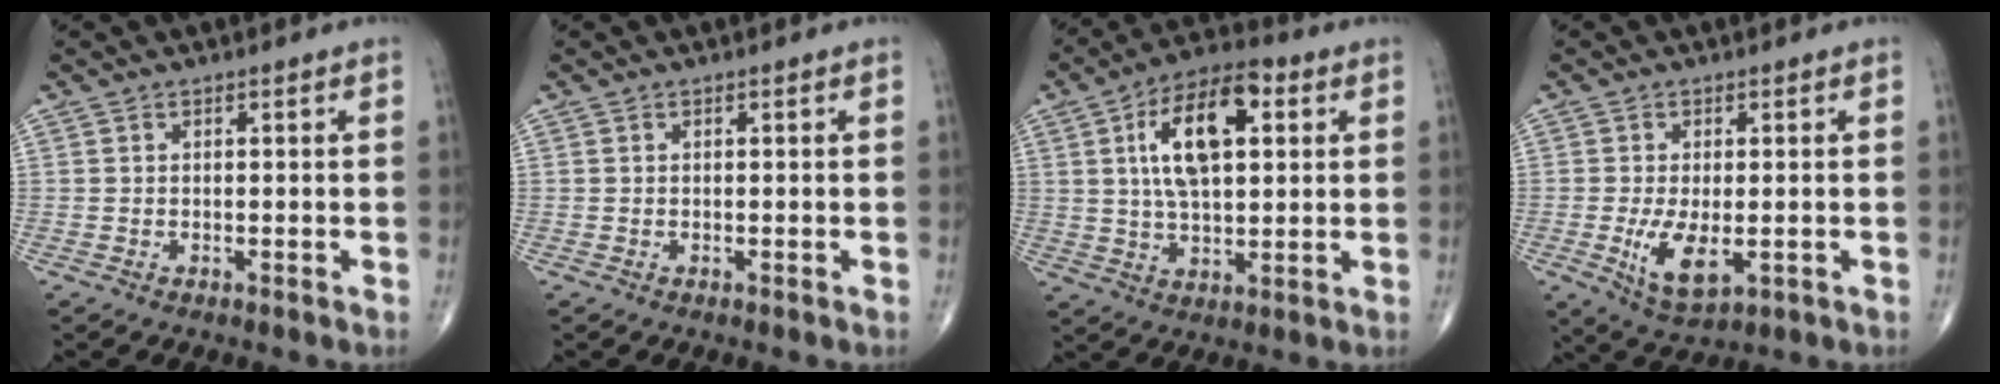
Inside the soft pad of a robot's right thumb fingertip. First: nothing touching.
{"total": 0.0}
{"total": 15.6, "force": [4.3, 7.3, 13.1], "torque": [-0.213, 0.006, 0.069]}
{"total": 7.3, "force": [-1.6, 3.4, 6.3], "torque": [-0.115, -0.018, -0.018]}